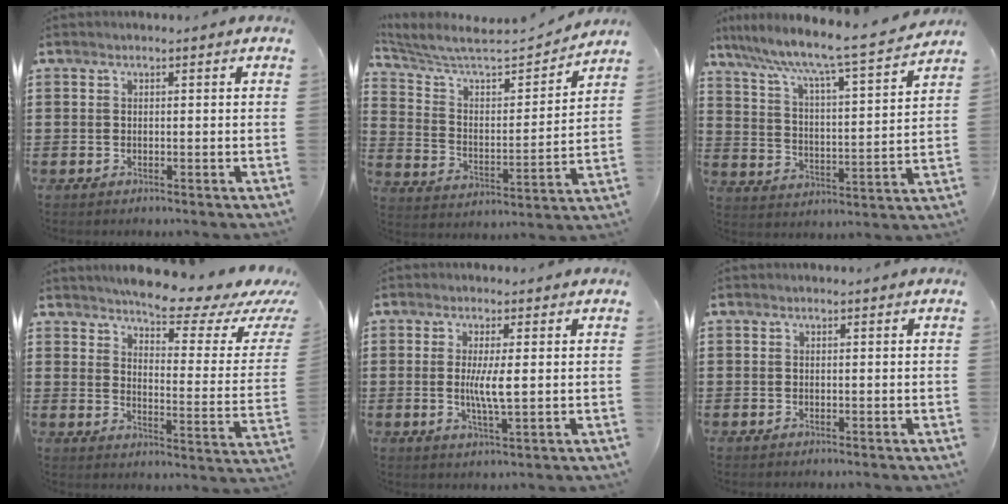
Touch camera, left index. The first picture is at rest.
{"total": 6.3, "force": [5.7, 1.1, 2.3], "torque": [-0.077, -0.046, 0.091]}
{"total": 6.7, "force": [5.7, -0.5, 3.5], "torque": [-0.094, -0.048, 0.085]}
{"total": 6.2, "force": [5.4, 0.0, 3.1], "torque": [-0.064, -0.046, 0.083]}
{"total": 4.7, "force": [0.4, 0.6, 4.6], "torque": [-0.092, -0.006, 0.003]}
{"total": 0.0}